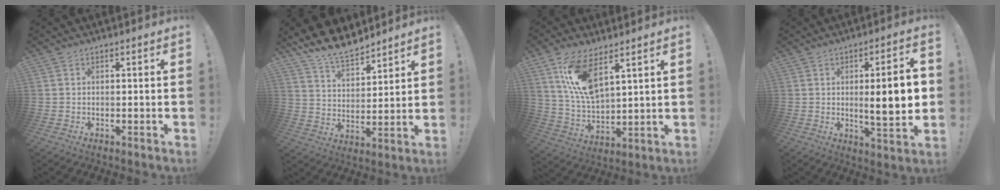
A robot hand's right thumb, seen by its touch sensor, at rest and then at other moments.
{"total": 11.2, "force": [9.8, 4.0, 3.5], "torque": [-0.075, -0.071, 0.186]}
{"total": 13.5, "force": [7.9, 5.8, 9.3], "torque": [-0.190, -0.040, 0.144]}
{"total": 12.5, "force": [0.5, 2.5, 12.2], "torque": [-0.172, -0.008, 0.005]}